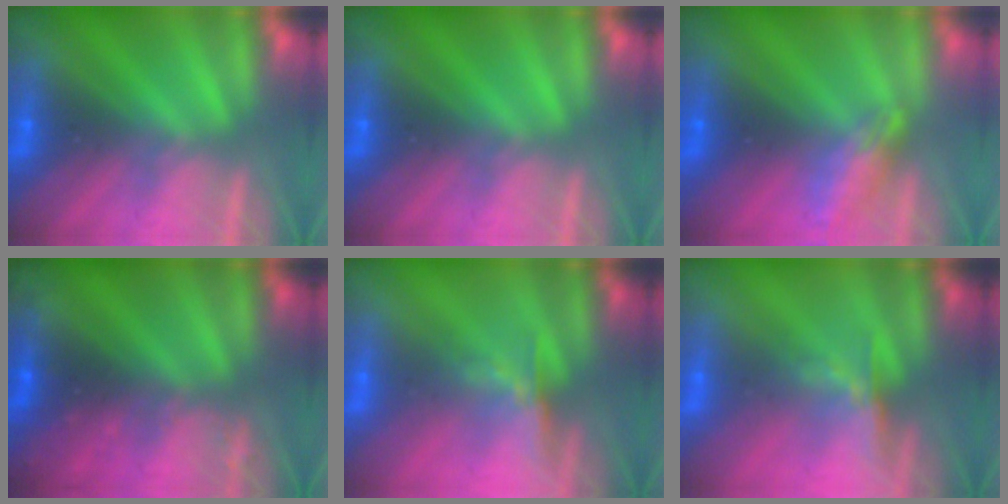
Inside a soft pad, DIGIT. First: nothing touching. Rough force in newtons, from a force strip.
{"total": 0.0}
{"total": 2.4}
{"total": 12.7}
{"total": 2.2}
{"total": 2.2}